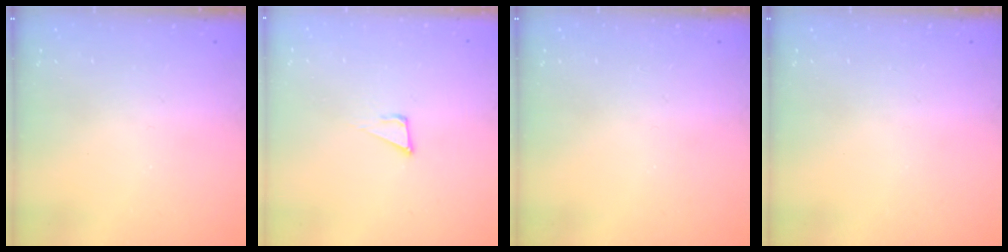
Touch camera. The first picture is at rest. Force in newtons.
{"total": 4.3, "press": 4.3, "slide": 0.1}
{"total": 0.0}
{"total": 0.0}